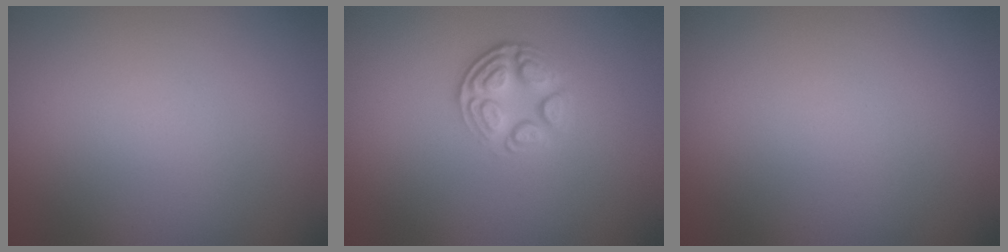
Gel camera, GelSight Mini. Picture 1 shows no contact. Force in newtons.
{"total": 3.7, "press": 2.8, "slide": 2.5}
{"total": 0.0}